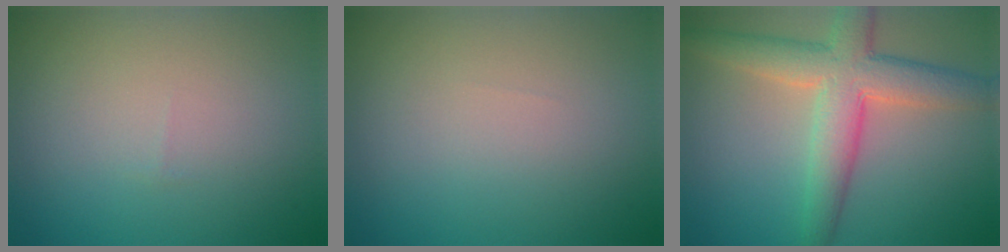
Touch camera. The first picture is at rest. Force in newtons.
{"total": 0.0}
{"total": 6.4, "press": 6.4, "slide": 0.6}